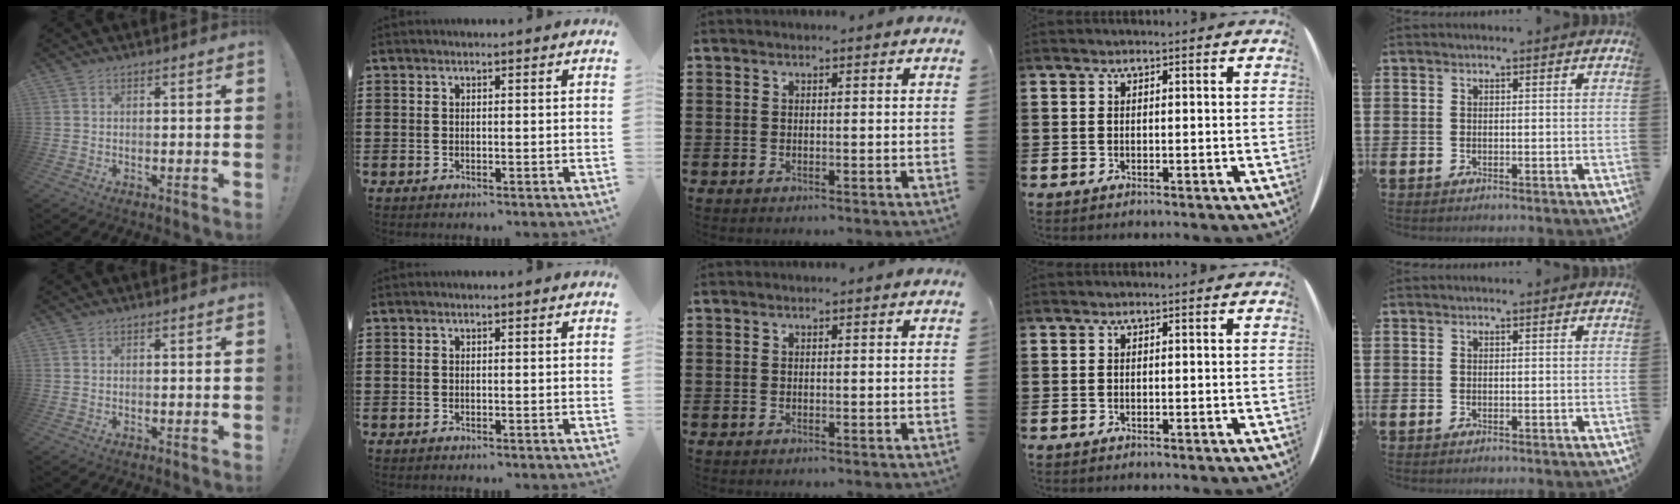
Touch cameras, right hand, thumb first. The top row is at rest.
{}